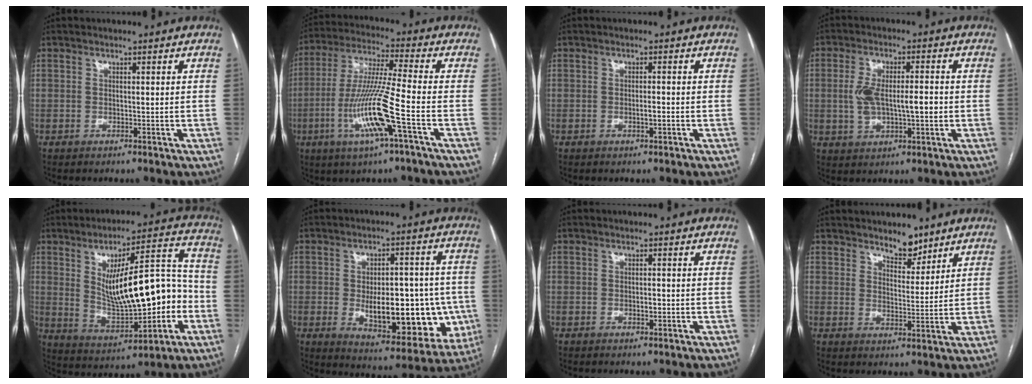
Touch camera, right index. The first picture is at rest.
{"total": 13.3, "force": [-4.6, -0.3, 12.4], "torque": [-0.256, -0.008, -0.092]}
{"total": 1.6, "force": [-0.5, 0.2, 1.5], "torque": [-0.027, 0.000, -0.010]}
{"total": 8.2, "force": [-0.4, 3.0, 7.6], "torque": [-0.150, 0.015, -0.001]}
{"total": 17.9, "force": [-0.9, 5.2, 17.1], "torque": [-0.273, 0.021, 0.003]}
{"total": 17.8, "force": [-2.7, 8.0, 15.7], "torque": [-0.211, 0.011, -0.015]}
{"total": 1.0, "force": [-0.1, 0.5, 0.8], "torque": [-0.013, 0.000, -0.001]}
{"total": 4.7, "force": [3.9, 1.9, 1.7], "torque": [-0.022, -0.009, 0.065]}